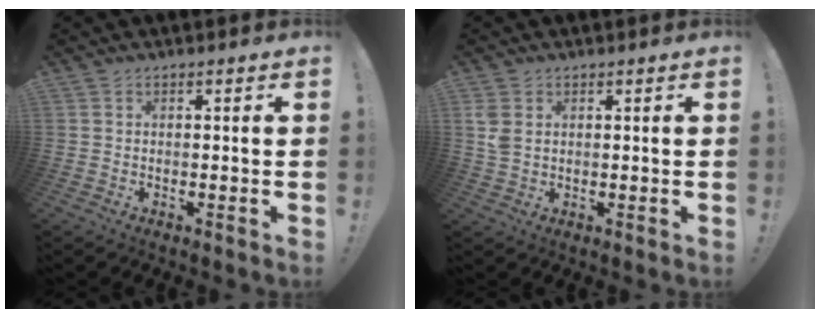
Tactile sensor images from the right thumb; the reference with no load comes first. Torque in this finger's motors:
{"motor_torque": [0.69, 1.04, 0.49, -0.33, 0.07]}